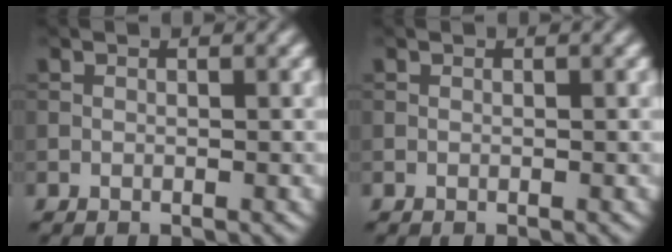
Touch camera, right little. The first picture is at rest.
{"total": 0.0}